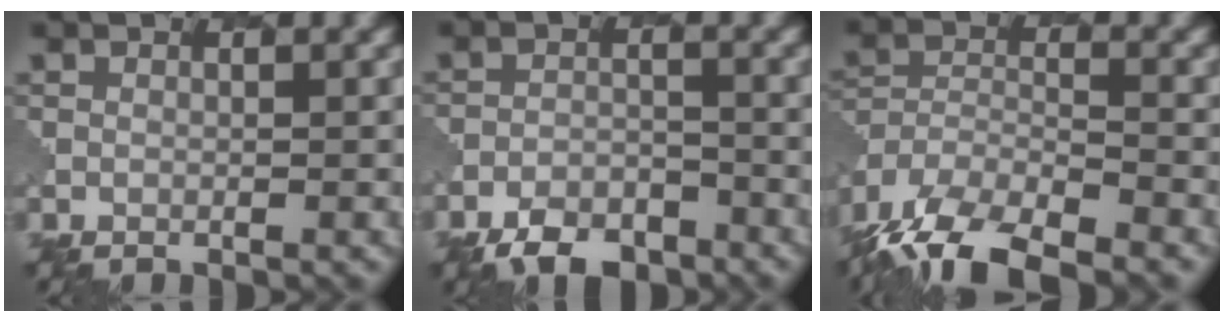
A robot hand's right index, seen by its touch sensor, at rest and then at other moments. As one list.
[{"total": 5.2, "force": [-4.3, 2.2, 2.0], "torque": [-0.027, -0.009, -0.078]}, {"total": 10.5, "force": [-8.5, 3.6, 5.0], "torque": [-0.097, -0.024, -0.144]}]